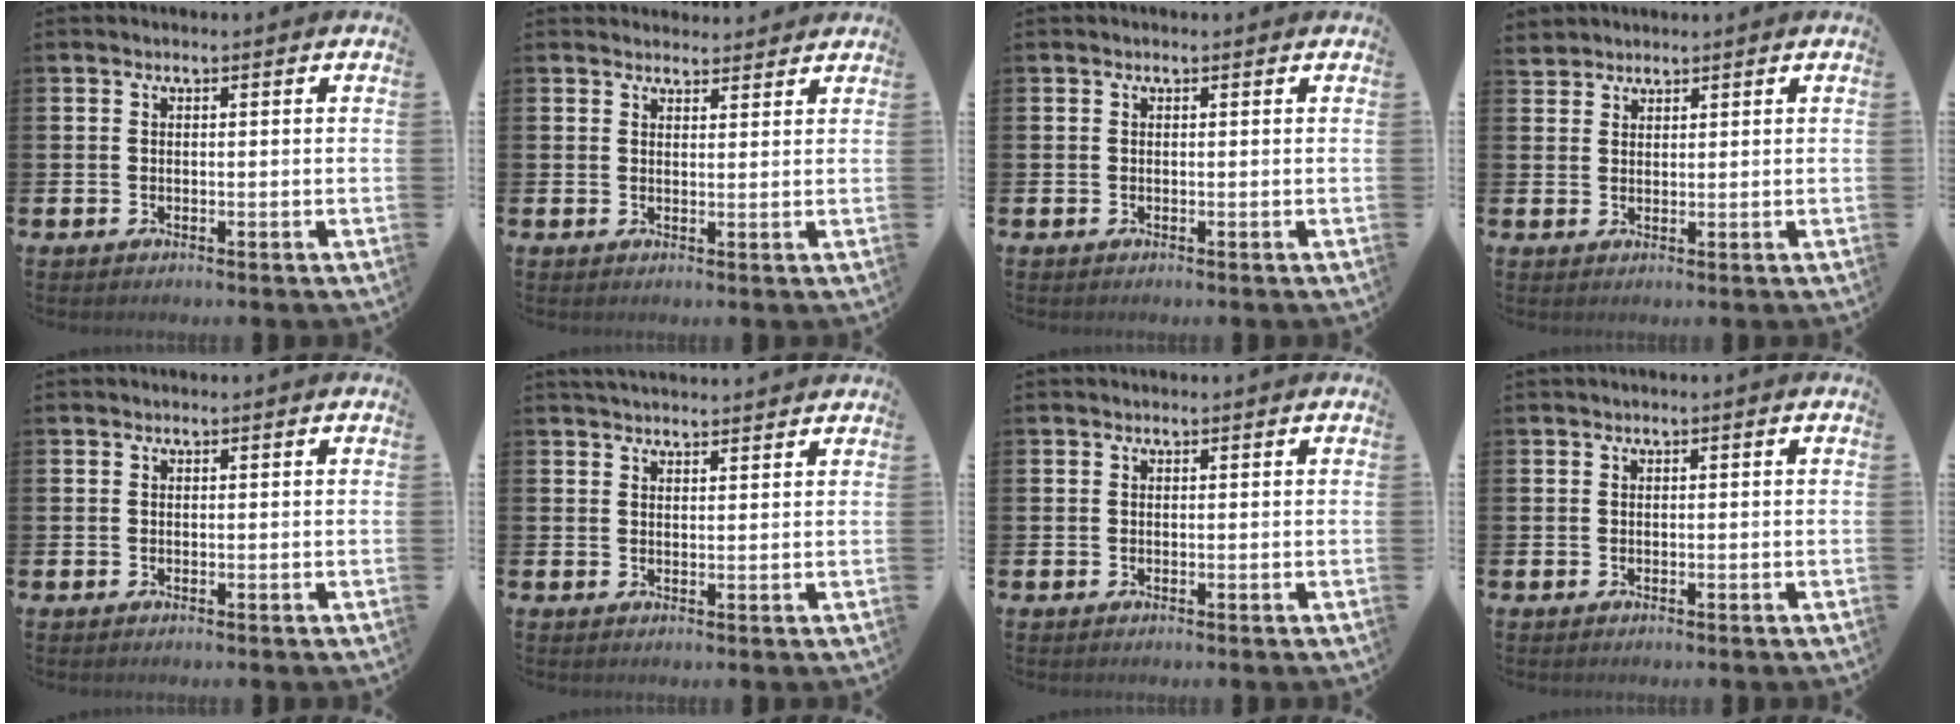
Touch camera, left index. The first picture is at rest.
{"total": 2.4, "force": [2.3, 0.6, -0.3], "torque": [0.009, -0.013, 0.041]}
{"total": 0.0}
{"total": 2.3, "force": [2.1, 0.6, -0.5], "torque": [0.012, -0.008, 0.040]}
{"total": 0.0}
{"total": 2.7, "force": [2.7, 0.2, 0.2], "torque": [-0.007, -0.012, 0.050]}
{"total": 0.0}
{"total": 0.0}